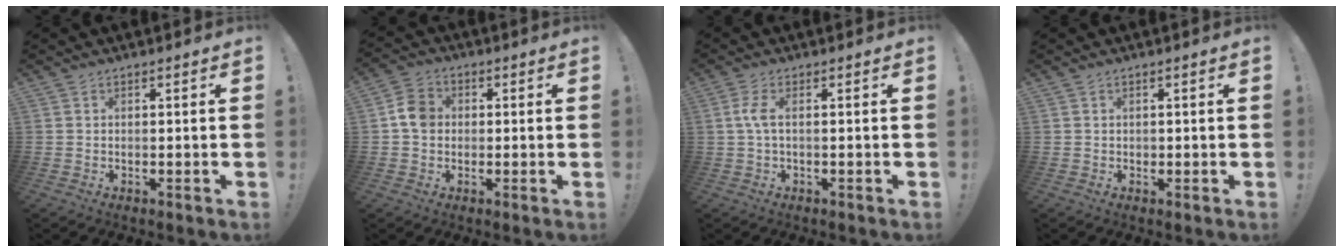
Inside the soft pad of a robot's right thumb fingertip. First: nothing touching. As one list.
[{"total": 6.5, "force": [0.1, 5.4, 3.6], "torque": [-0.051, 0.015, 0.007]}, {"total": 4.0, "force": [0.2, 1.0, 3.9], "torque": [-0.080, 0.002, 0.001]}, {"total": 0.5, "force": [0.0, 0.5, 0.1], "torque": [-0.007, 0.005, 0.001]}]